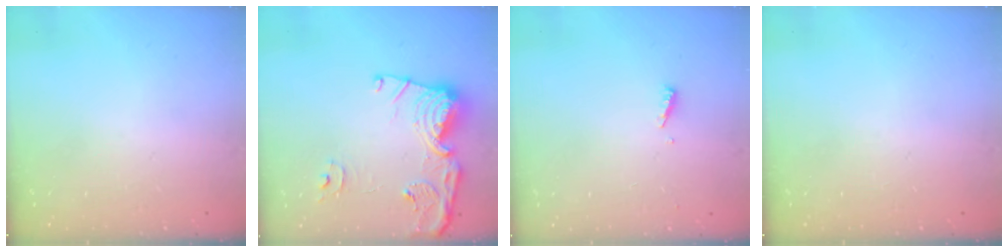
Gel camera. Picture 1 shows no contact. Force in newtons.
{"total": 16.3, "press": 16.2, "slide": 1.5}
{"total": 3.1, "press": 3.1, "slide": 0.3}
{"total": 0.0}